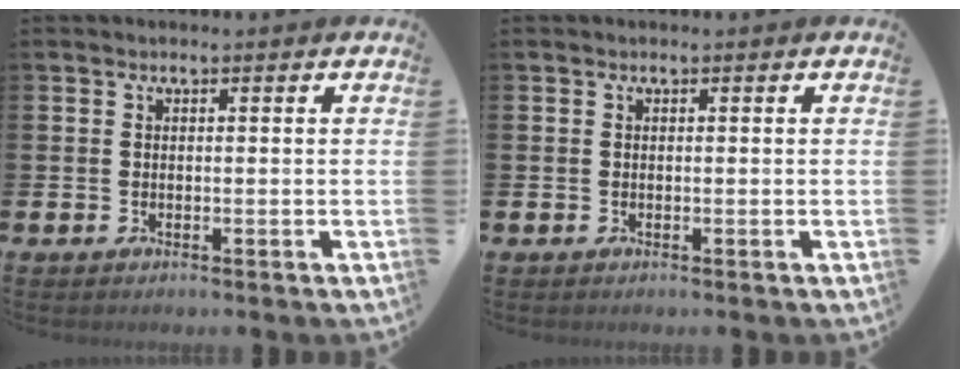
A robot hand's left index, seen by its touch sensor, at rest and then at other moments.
{"total": 0.0}